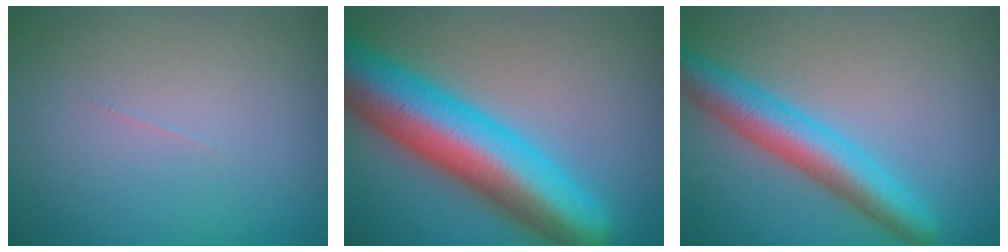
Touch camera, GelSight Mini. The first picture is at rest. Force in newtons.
{"total": 11.9, "press": 11.9, "slide": 0.4}
{"total": 5.5, "press": 5.5, "slide": 0.2}